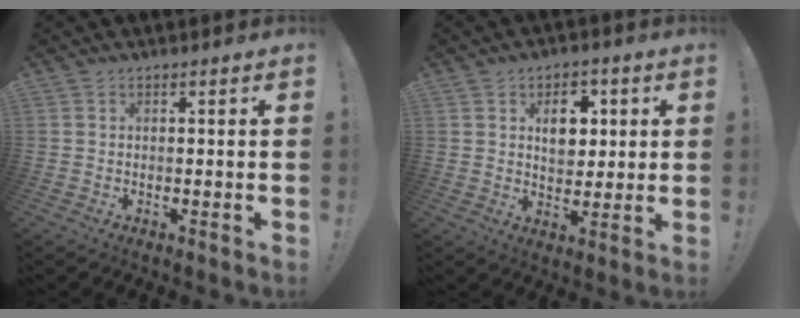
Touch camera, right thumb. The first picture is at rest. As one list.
[{"total": 9.0, "force": [3.0, 6.6, 5.2], "torque": [-0.063, -0.003, 0.052]}]